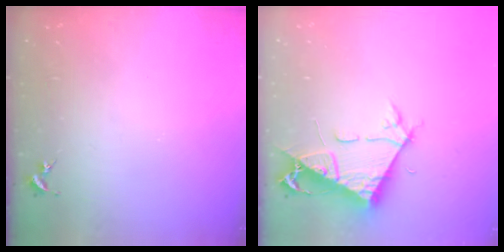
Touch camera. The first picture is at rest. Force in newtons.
{"total": 7.7, "press": 7.6, "slide": 1.1}